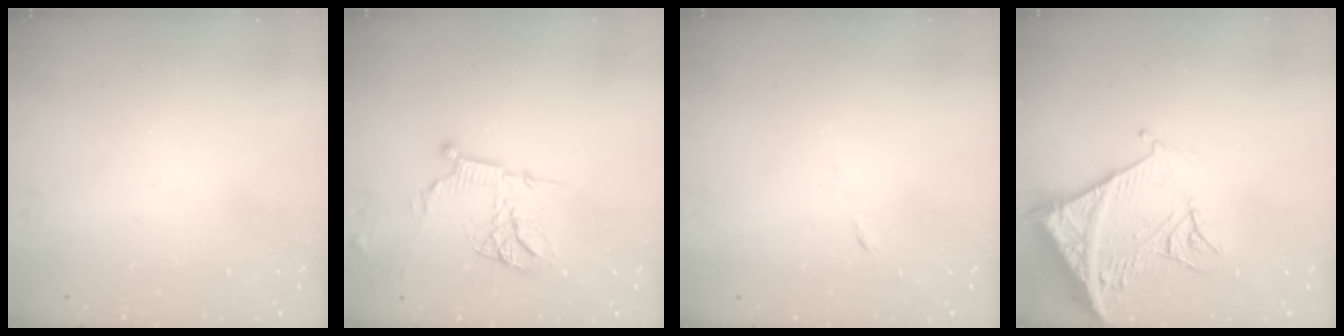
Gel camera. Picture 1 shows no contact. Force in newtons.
{"total": 14.7, "press": 14.7, "slide": 1.6}
{"total": 3.9, "press": 3.8, "slide": 0.9}
{"total": 14.2, "press": 14.1, "slide": 1.5}